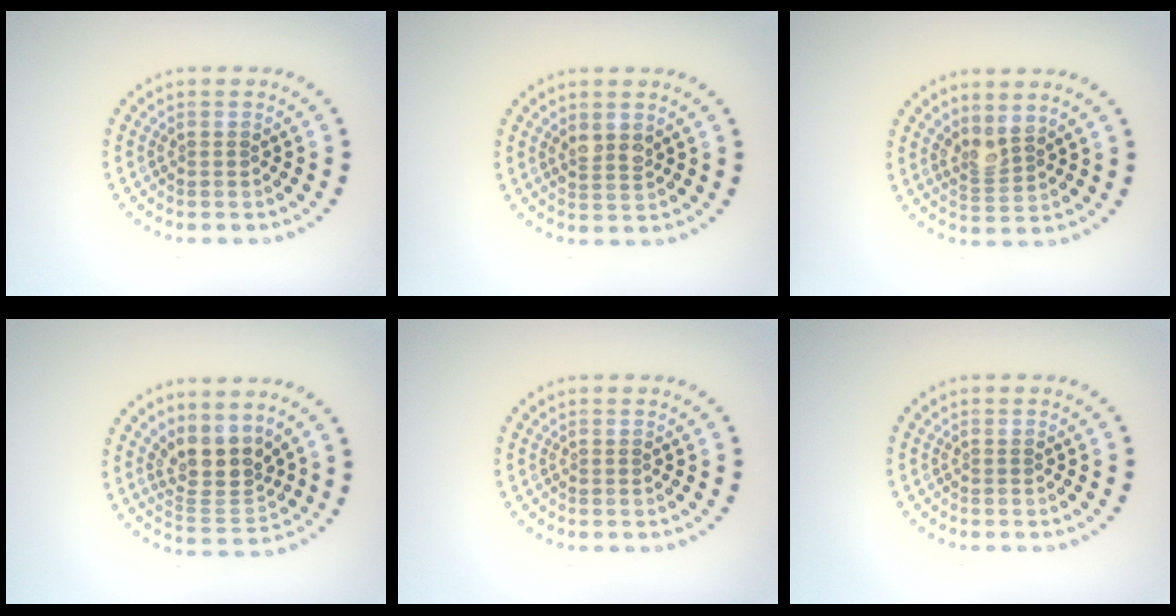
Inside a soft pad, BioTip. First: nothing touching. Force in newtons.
{"total": 1.7, "press": 1.5, "slide": 0.7}
{"total": 2.0, "press": 1.6, "slide": 1.3}
{"total": 3.9, "press": 3.2, "slide": 2.2}
{"total": 0.0}
{"total": 0.0}